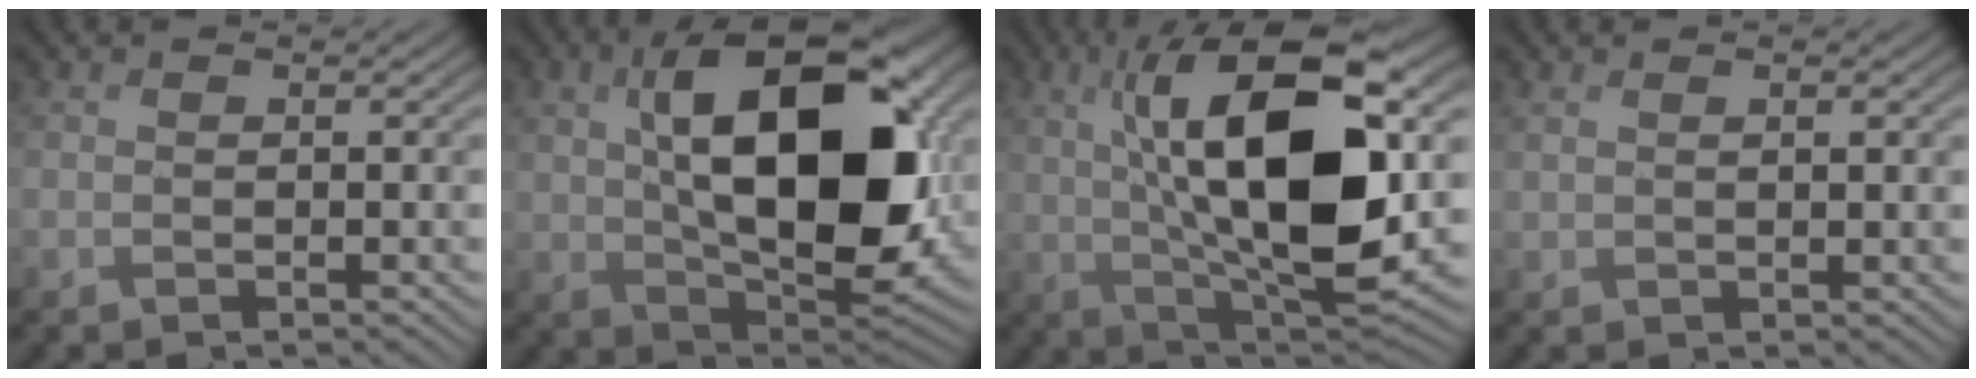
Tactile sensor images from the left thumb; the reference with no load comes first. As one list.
[{"total": 18.2, "force": [2.9, 9.9, 15.0], "torque": [-0.261, -0.006, 0.056]}, {"total": 17.9, "force": [2.8, 6.9, 16.3], "torque": [-0.284, 0.013, 0.036]}, {"total": 1.4, "force": [0.9, 0.4, 1.0], "torque": [-0.025, -0.001, 0.021]}]